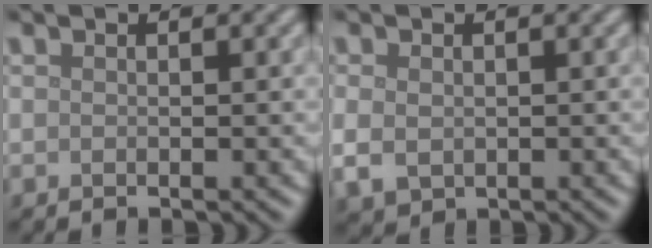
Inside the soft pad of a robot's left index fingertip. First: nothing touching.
{"total": 2.3, "force": [-0.2, 1.8, 1.4], "torque": [-0.032, -0.005, -0.002]}